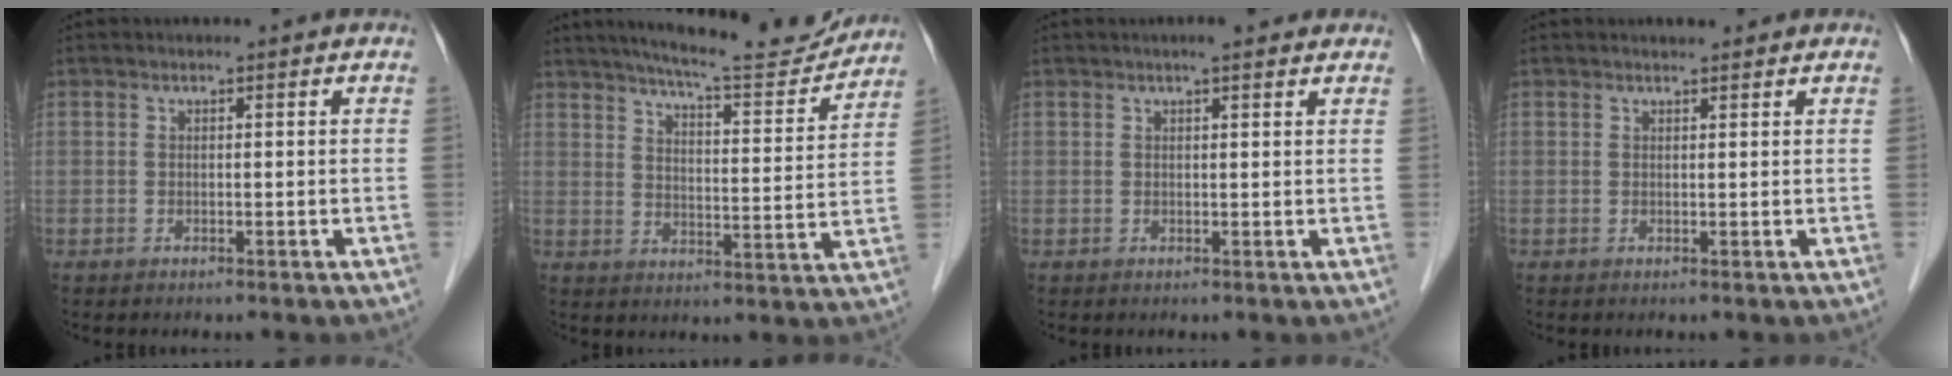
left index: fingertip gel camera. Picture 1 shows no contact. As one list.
[{"total": 14.5, "force": [13.5, 1.3, 5.2], "torque": [-0.077, -0.015, 0.183]}, {"total": 3.8, "force": [2.9, 0.7, 2.3], "torque": [-0.024, 0.017, 0.038]}, {"total": 1.6, "force": [1.3, 0.5, 0.7], "torque": [-0.012, 0.007, 0.018]}]